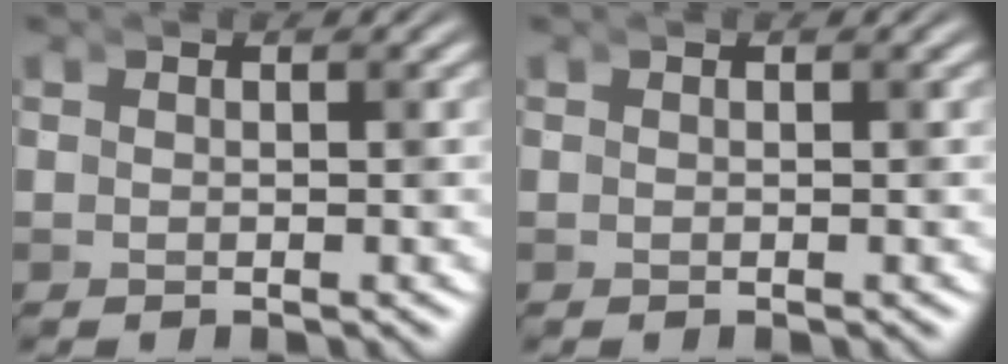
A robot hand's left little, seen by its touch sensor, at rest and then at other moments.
{"total": 0.0}